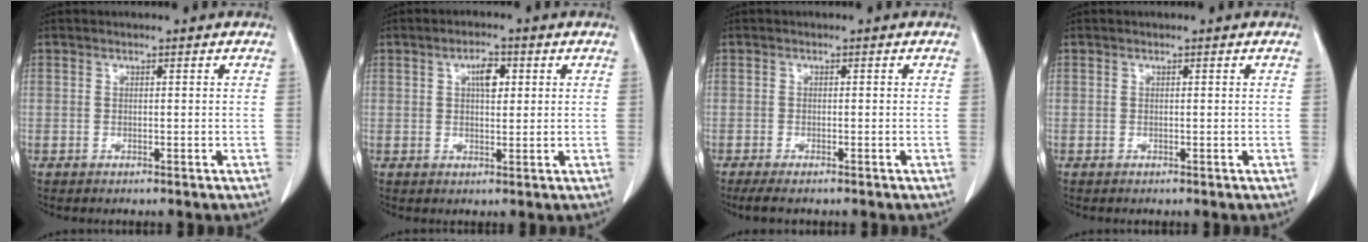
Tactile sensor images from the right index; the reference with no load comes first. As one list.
[{"total": 3.6, "force": [1.2, 1.5, 3.0], "torque": [-0.050, 0.004, 0.018]}, {"total": 3.4, "force": [-2.8, 0.6, 2.0], "torque": [-0.031, -0.009, -0.039]}, {"total": 0.0}]